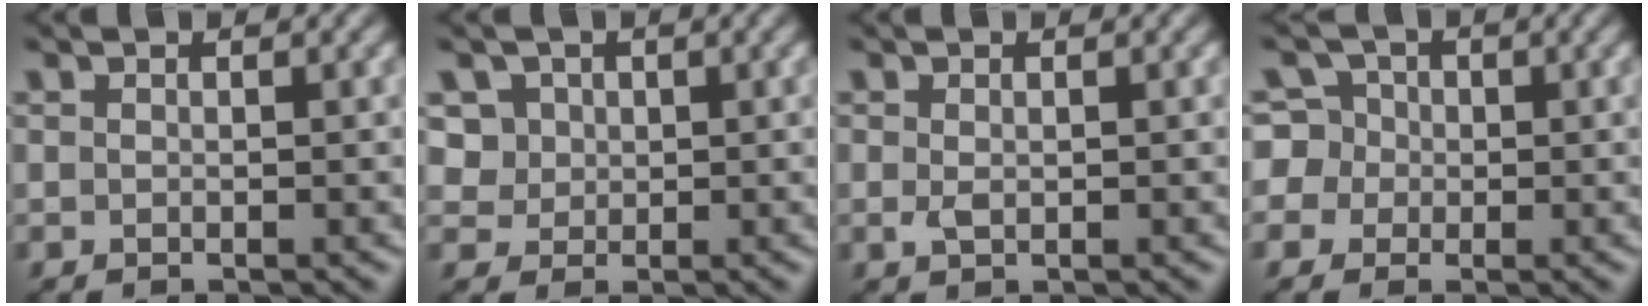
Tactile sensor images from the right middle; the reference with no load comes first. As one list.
[{"total": 3.7, "force": [1.7, 3.1, 1.3], "torque": [-0.045, -0.006, 0.038]}, {"total": 0.9, "force": [-0.1, 0.6, 0.7], "torque": [-0.016, -0.002, 0.001]}, {"total": 5.4, "force": [0.8, 5.2, 1.4], "torque": [-0.029, 0.042, -0.006]}]